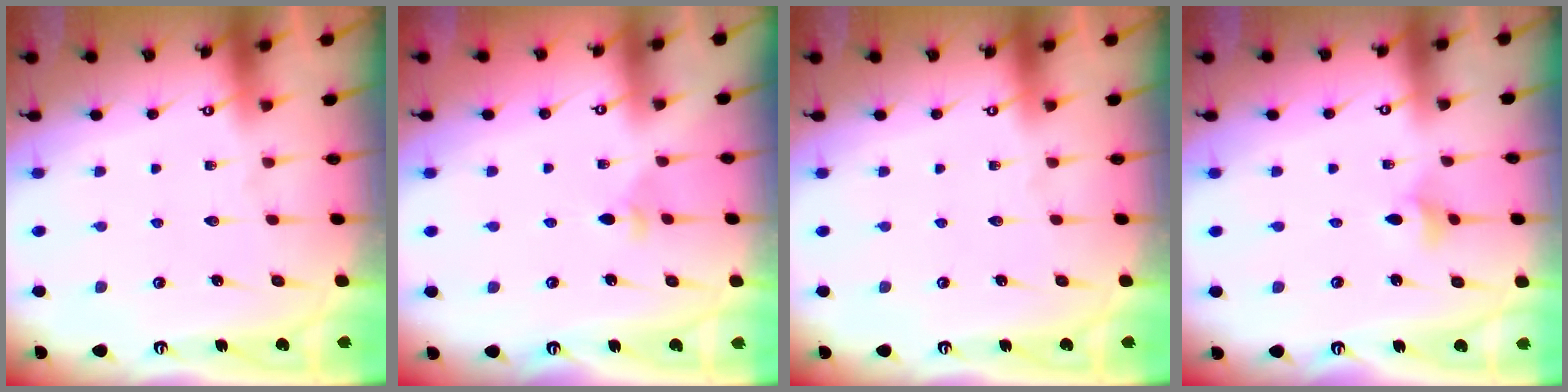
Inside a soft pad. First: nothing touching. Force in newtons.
{"total": 3.6, "press": 3.6, "slide": 0.7}
{"total": 0.0}
{"total": 2.9, "press": 2.9, "slide": 0.5}